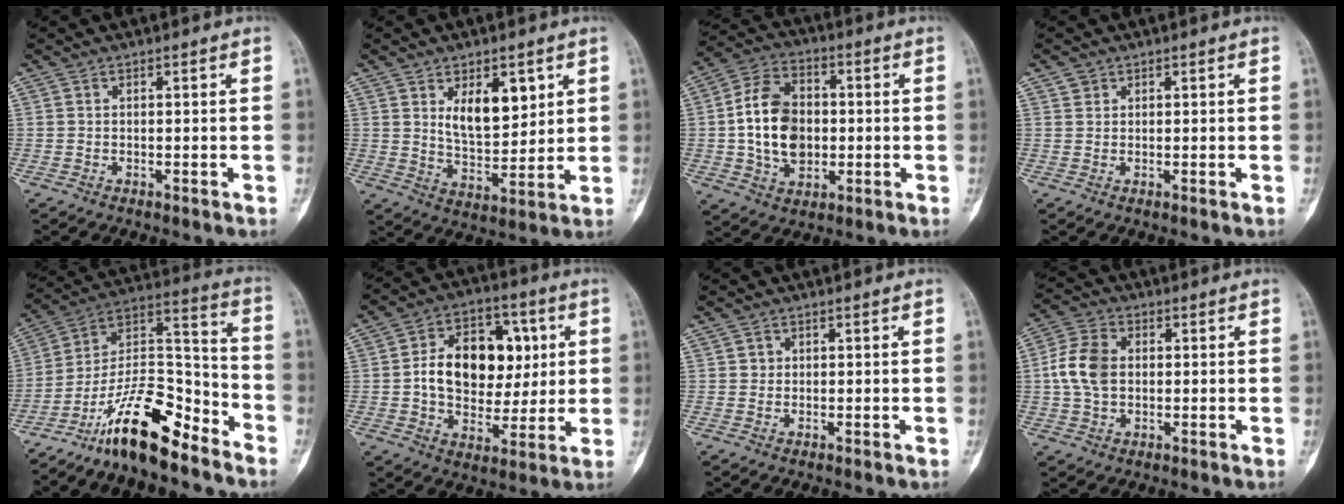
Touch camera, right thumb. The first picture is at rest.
{"total": 10.2, "force": [4.1, 5.4, 7.7], "torque": [-0.091, -0.034, 0.075]}
{"total": 14.1, "force": [-0.4, 10.0, 9.9], "torque": [-0.157, 0.017, -0.007]}
{"total": 1.3, "force": [0.7, 1.0, 0.1], "torque": [0.012, -0.002, 0.009]}
{"total": 18.0, "force": [-12.8, 5.9, 11.1], "torque": [-0.171, 0.110, -0.227]}
{"total": 17.5, "force": [2.3, 12.2, 12.3], "torque": [-0.149, 0.015, 0.035]}
{"total": 1.1, "force": [0.2, 1.1, 0.2], "torque": [0.005, 0.002, 0.003]}
{"total": 8.6, "force": [0.4, 6.1, 6.0], "torque": [-0.118, 0.014, 0.004]}